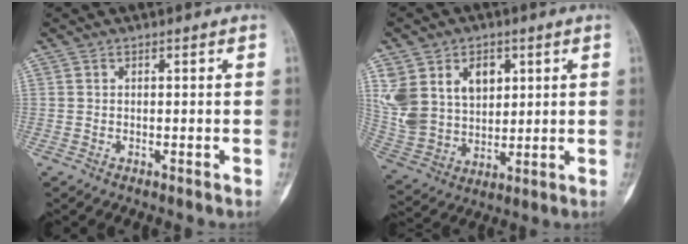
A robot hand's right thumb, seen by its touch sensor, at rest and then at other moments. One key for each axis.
{"total": 16.8, "fx": 5.4, "fy": 12.4, "fz": 9.9, "tx": -0.186, "ty": -0.005, "tz": 0.123}